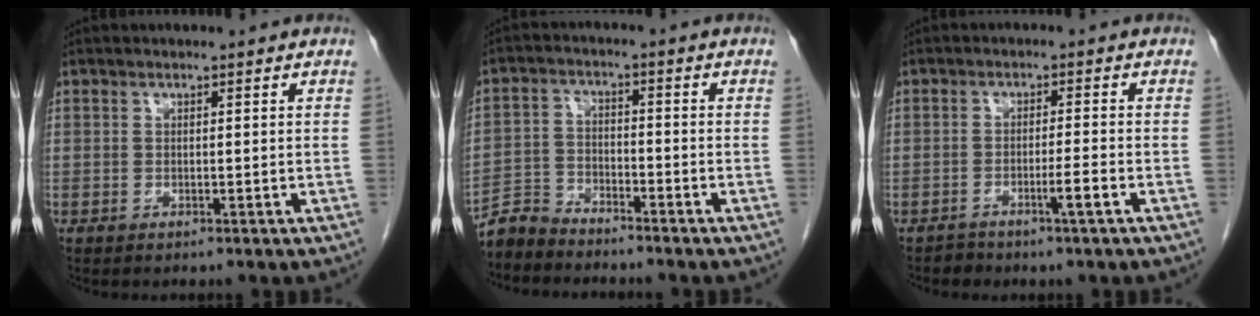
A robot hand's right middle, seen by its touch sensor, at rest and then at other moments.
{"total": 4.9, "force": [-4.8, 1.0, -0.1], "torque": [-0.001, -0.006, -0.096]}
{"total": 2.4, "force": [-1.5, -0.2, 1.9], "torque": [-0.034, -0.002, -0.025]}